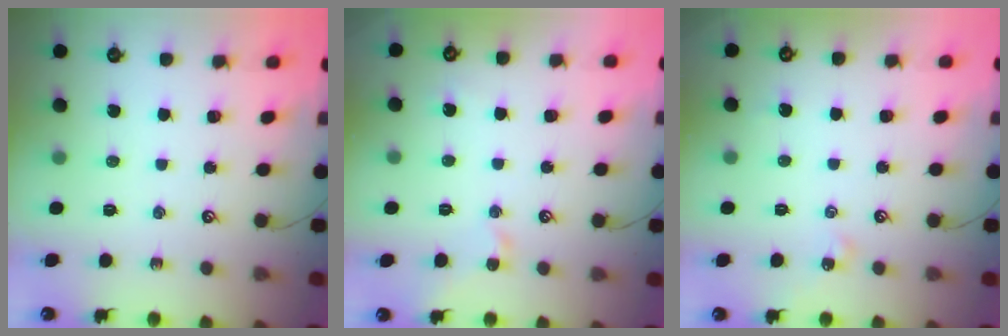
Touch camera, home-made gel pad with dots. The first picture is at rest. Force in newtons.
{"total": 1.8, "press": 1.8, "slide": 0.1}
{"total": 4.4, "press": 4.3, "slide": 0.7}